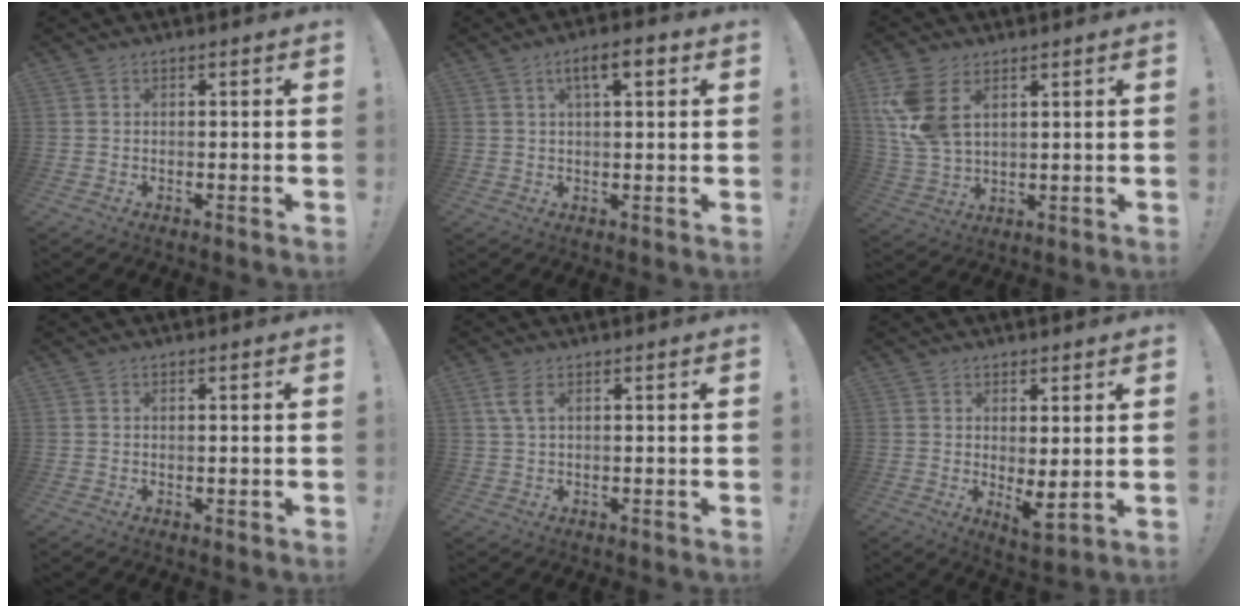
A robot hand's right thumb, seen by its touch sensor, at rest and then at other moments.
{"total": 6.5, "force": [2.6, 1.8, 5.7], "torque": [-0.084, -0.003, 0.036]}
{"total": 10.8, "force": [4.7, 6.2, 7.4], "torque": [-0.150, -0.016, 0.093]}
{"total": 0.6, "force": [0.3, 0.1, 0.5], "torque": [-0.007, -0.001, 0.005]}
{"total": 3.2, "force": [1.3, 1.0, 2.8], "torque": [-0.050, -0.003, 0.022]}
{"total": 4.2, "force": [0.9, 1.0, 4.0], "torque": [-0.043, -0.030, 0.021]}